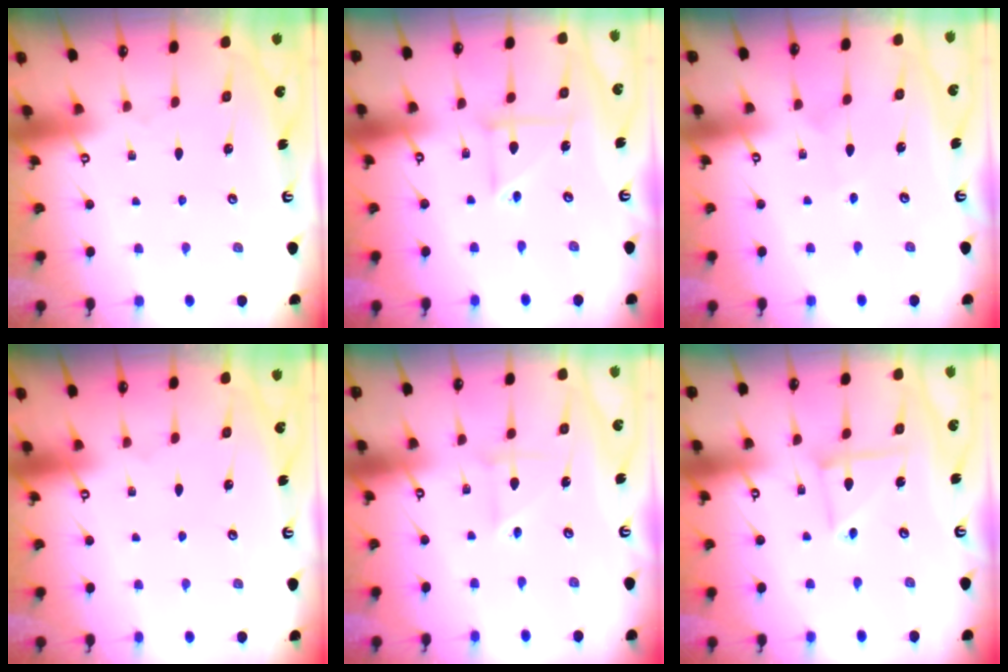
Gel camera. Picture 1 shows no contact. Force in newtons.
{"total": 6.1, "press": 6.1, "slide": 0.4}
{"total": 3.0, "press": 3.0, "slide": 0.4}
{"total": 0.0}
{"total": 2.8, "press": 2.7, "slide": 0.6}
{"total": 6.6, "press": 6.6, "slide": 0.5}